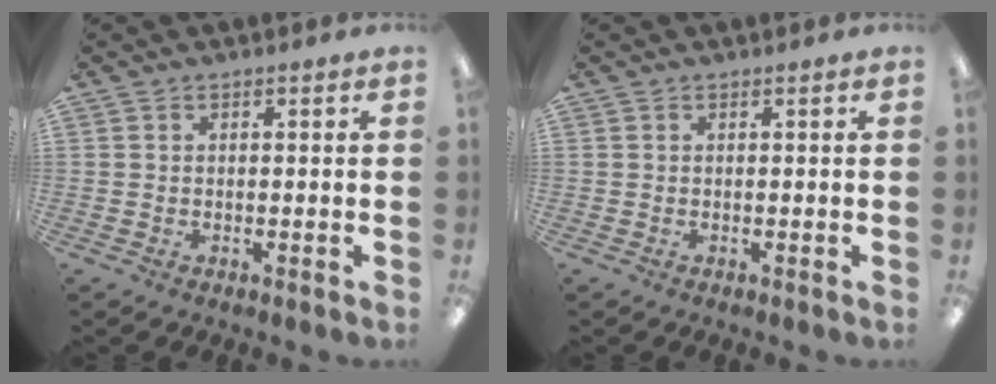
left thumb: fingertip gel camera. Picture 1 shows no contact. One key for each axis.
{"total": 0.0}